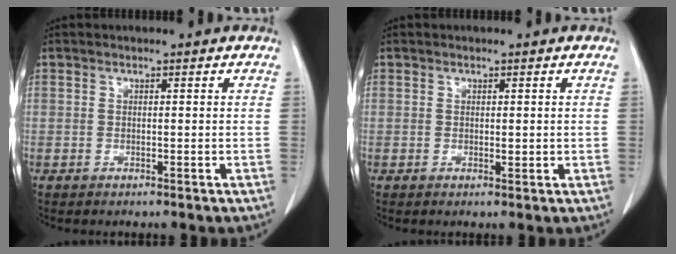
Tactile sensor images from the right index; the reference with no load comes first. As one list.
[{"total": 0.9, "force": [0.1, 0.4, 0.8], "torque": [-0.010, -0.003, 0.006]}]